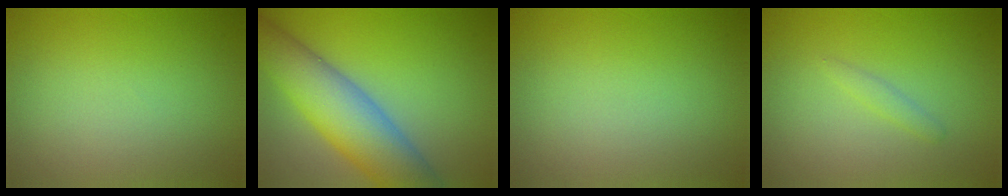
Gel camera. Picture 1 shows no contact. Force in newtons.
{"total": 8.7, "press": 8.7, "slide": 0.5}
{"total": 0.0}
{"total": 0.9, "press": 0.9, "slide": 0.0}